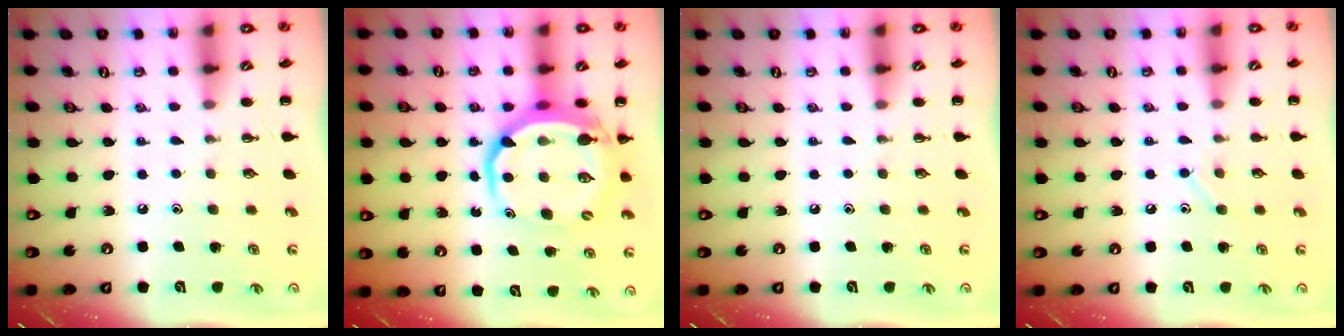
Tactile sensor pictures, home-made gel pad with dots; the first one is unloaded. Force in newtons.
{"total": 10.2, "press": 9.8, "slide": 2.8}
{"total": 0.0}
{"total": 6.4, "press": 6.3, "slide": 1.2}